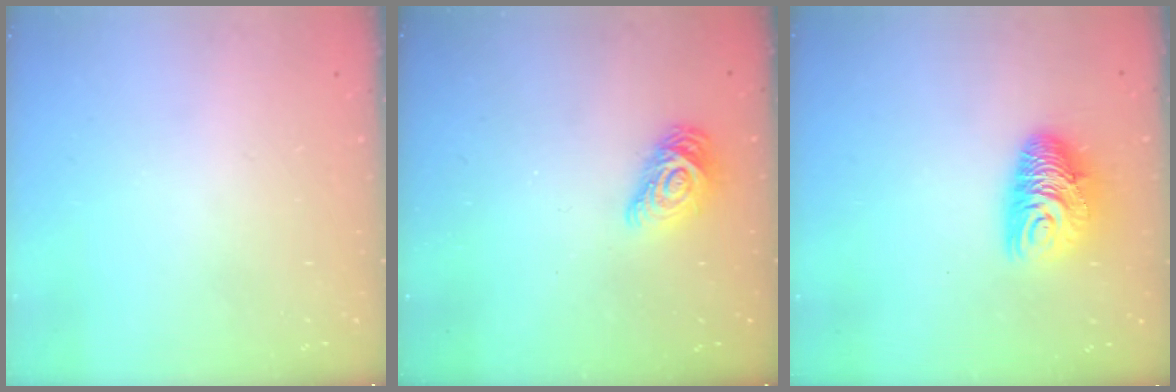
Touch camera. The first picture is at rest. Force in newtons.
{"total": 10.5, "press": 10.5, "slide": 0.4}
{"total": 10.0, "press": 10.0, "slide": 0.6}